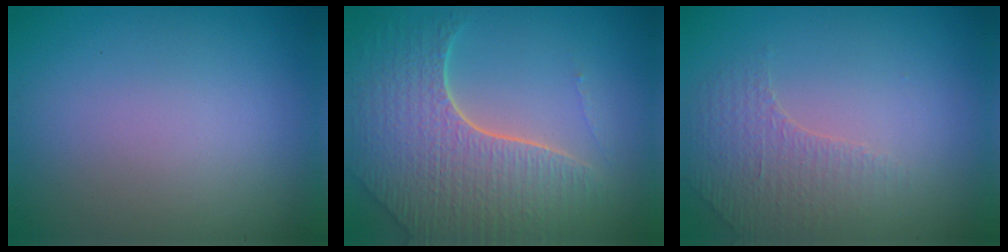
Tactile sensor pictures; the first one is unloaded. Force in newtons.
{"total": 7.3, "press": 5.3, "slide": 4.9}
{"total": 1.5, "press": 1.2, "slide": 0.8}